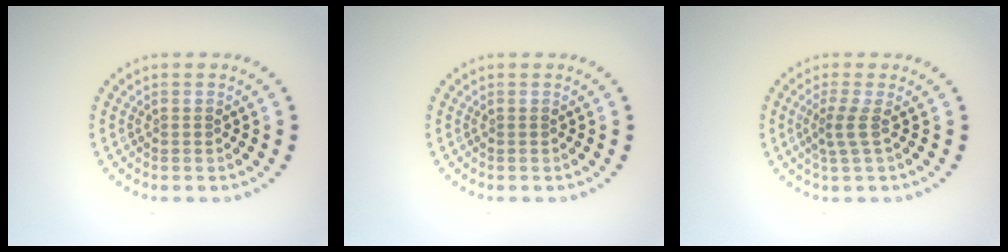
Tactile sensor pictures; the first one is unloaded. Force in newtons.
{"total": 0.0}
{"total": 1.8, "press": 1.1, "slide": 1.4}